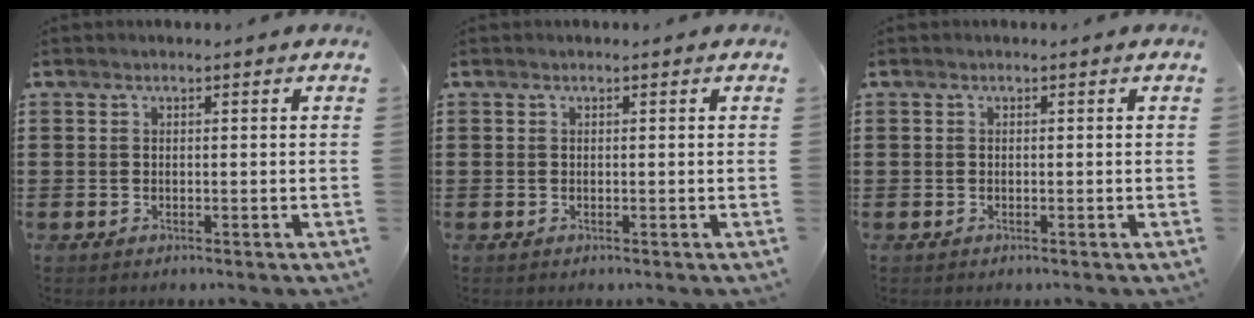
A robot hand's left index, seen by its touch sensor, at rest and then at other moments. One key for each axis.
{"total": 0.0}
{"total": 0.0}